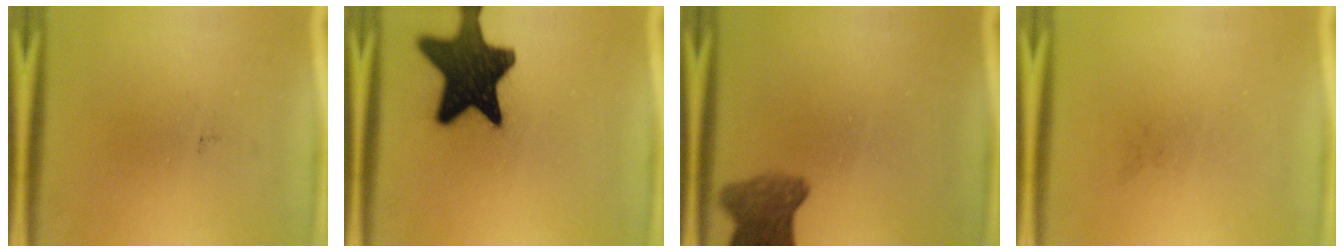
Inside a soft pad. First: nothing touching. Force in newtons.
{"total": 15.9}
{"total": 6.2}
{"total": 0.0}